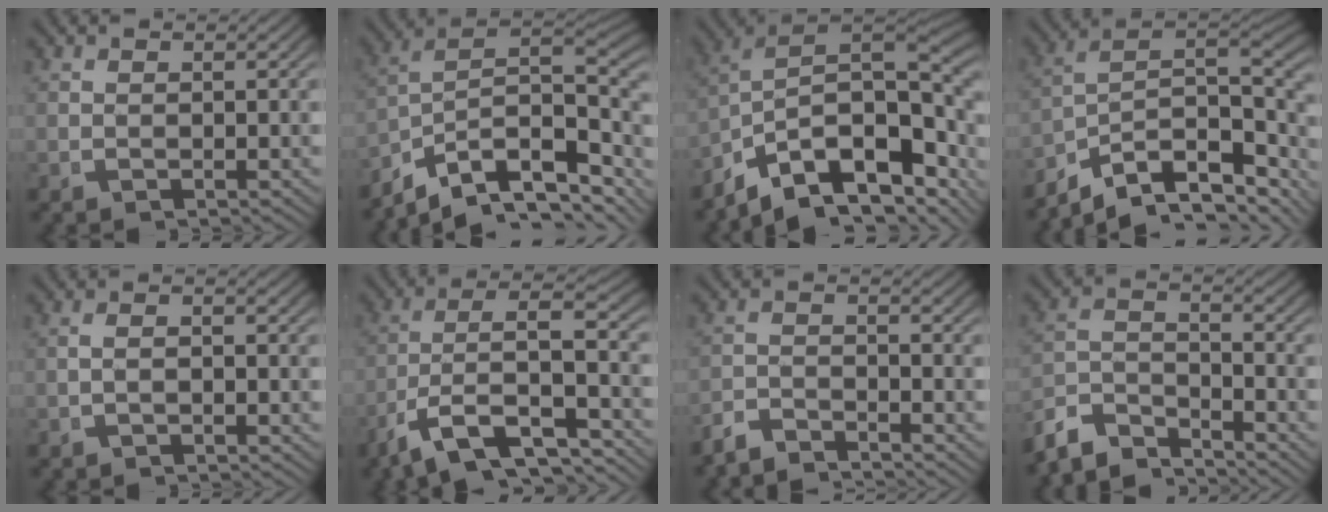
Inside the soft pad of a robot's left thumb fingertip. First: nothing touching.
{"total": 16.4, "force": [-2.4, 10.7, 12.2], "torque": [-0.187, -0.031, -0.035]}
{"total": 17.2, "force": [-2.3, 10.7, 13.3], "torque": [-0.227, -0.039, -0.029]}
{"total": 14.7, "force": [-2.7, 9.6, 10.8], "torque": [-0.175, -0.035, -0.036]}
{"total": 1.3, "force": [-0.7, 0.5, 0.9], "torque": [-0.024, 0.001, -0.013]}
{"total": 10.5, "force": [-4.7, 6.1, 7.1], "torque": [-0.161, -0.045, -0.054]}
{"total": 3.2, "force": [-3.1, 0.7, 0.5], "torque": [-0.008, -0.007, -0.062]}
{"total": 7.0, "force": [-4.8, 3.7, 3.5], "torque": [-0.059, -0.021, -0.081]}